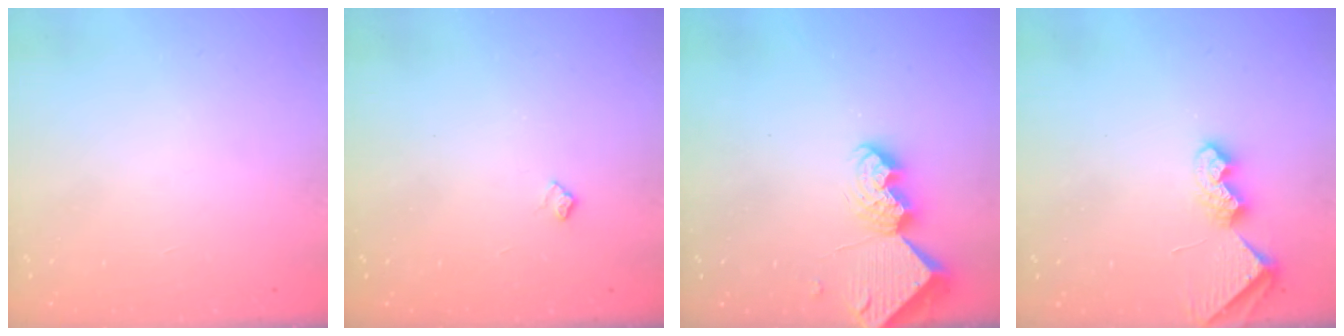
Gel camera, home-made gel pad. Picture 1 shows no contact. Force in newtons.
{"total": 4.5, "press": 4.5, "slide": 0.6}
{"total": 8.5, "press": 8.4, "slide": 0.7}
{"total": 7.3, "press": 7.3, "slide": 0.4}